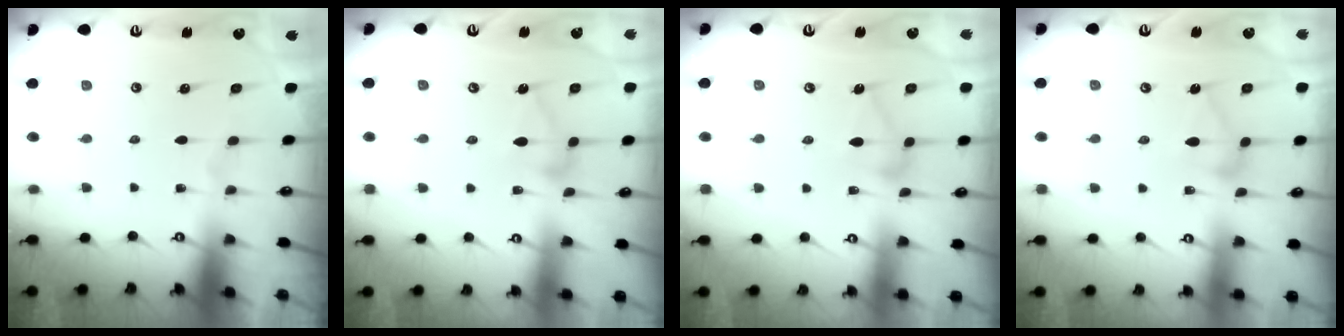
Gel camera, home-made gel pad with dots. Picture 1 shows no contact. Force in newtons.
{"total": 8.8, "press": 8.8, "slide": 0.2}
{"total": 8.9, "press": 8.9, "slide": 0.4}
{"total": 8.1, "press": 8.1, "slide": 0.4}